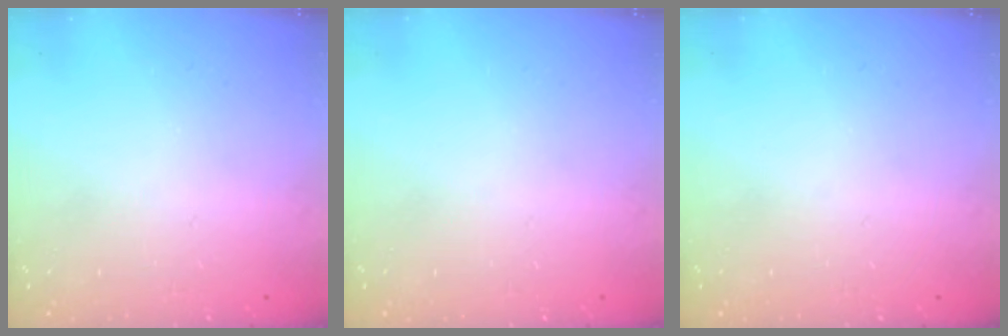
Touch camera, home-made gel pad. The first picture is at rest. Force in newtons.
{"total": 0.0}
{"total": 0.0}